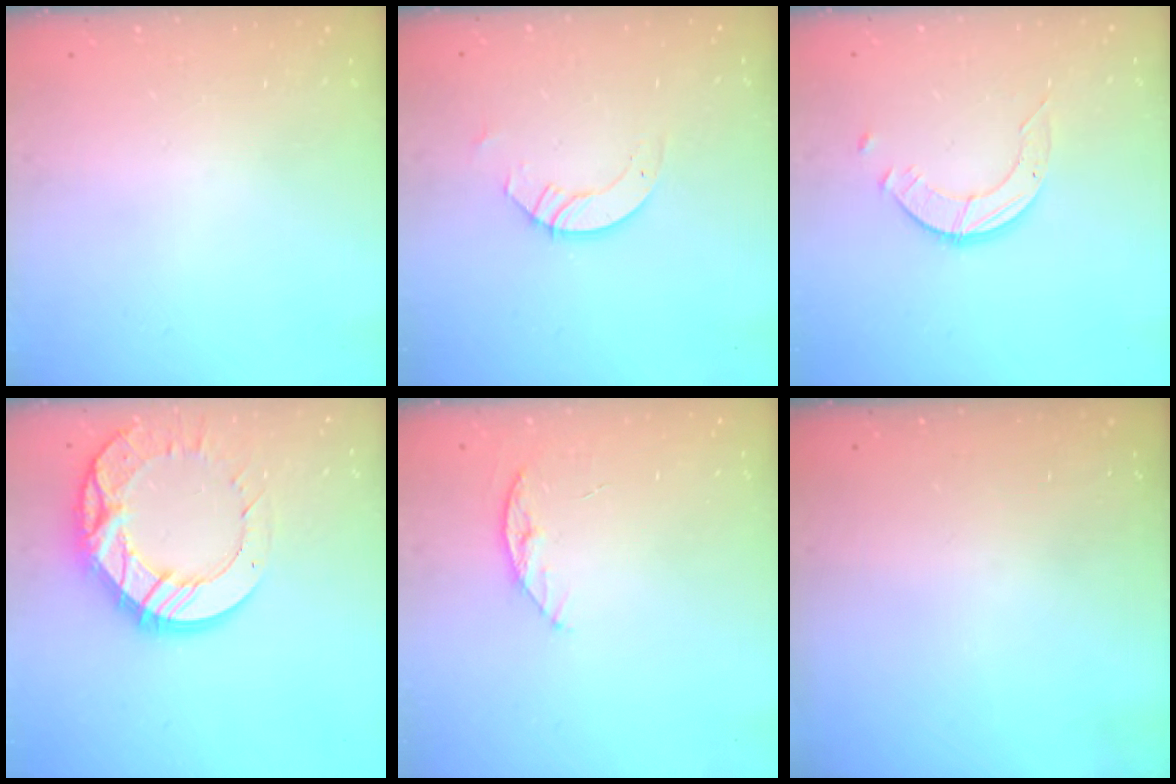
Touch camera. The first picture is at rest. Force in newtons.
{"total": 3.5, "press": 3.5, "slide": 0.3}
{"total": 3.6, "press": 3.6, "slide": 0.4}
{"total": 17.7, "press": 17.6, "slide": 1.5}
{"total": 5.6, "press": 5.6, "slide": 0.6}
{"total": 0.0}